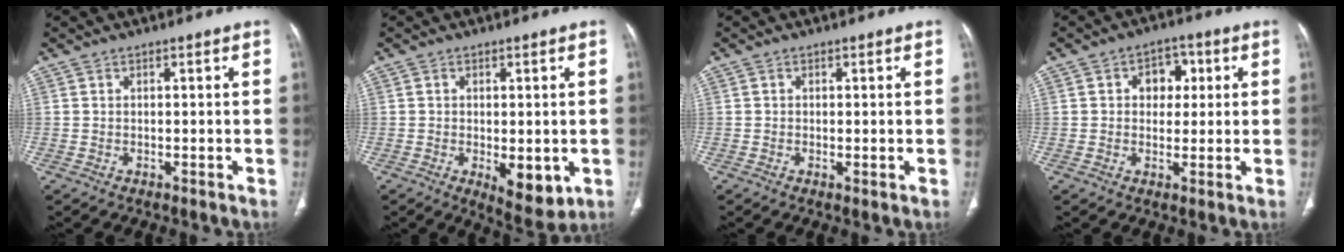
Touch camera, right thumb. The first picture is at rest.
{"total": 7.7, "force": [-1.8, 3.6, 6.5], "torque": [-0.079, -0.016, -0.016]}
{"total": 0.8, "force": [-0.1, 0.2, 0.8], "torque": [-0.018, -0.004, -0.003]}
{"total": 6.0, "force": [1.4, 4.6, 3.7], "torque": [-0.016, 0.003, 0.015]}